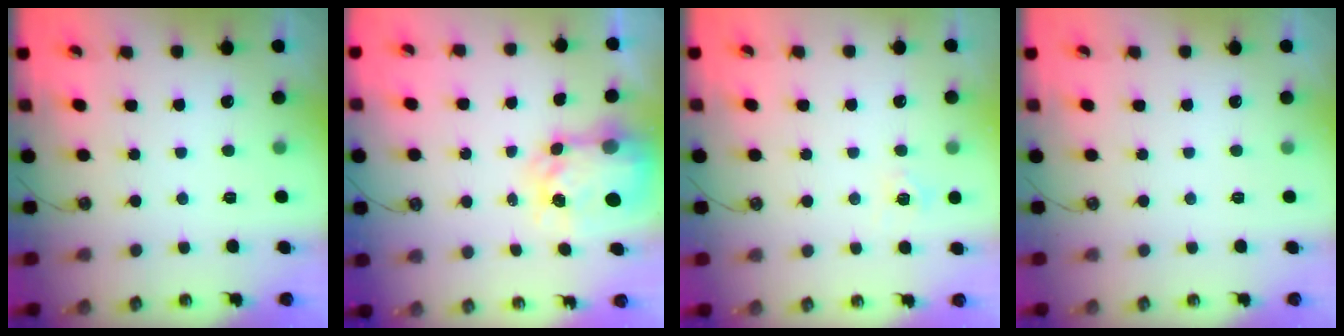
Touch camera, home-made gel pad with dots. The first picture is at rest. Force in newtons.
{"total": 6.0, "press": 6.0, "slide": 0.6}
{"total": 6.6, "press": 6.6, "slide": 0.3}
{"total": 0.0}